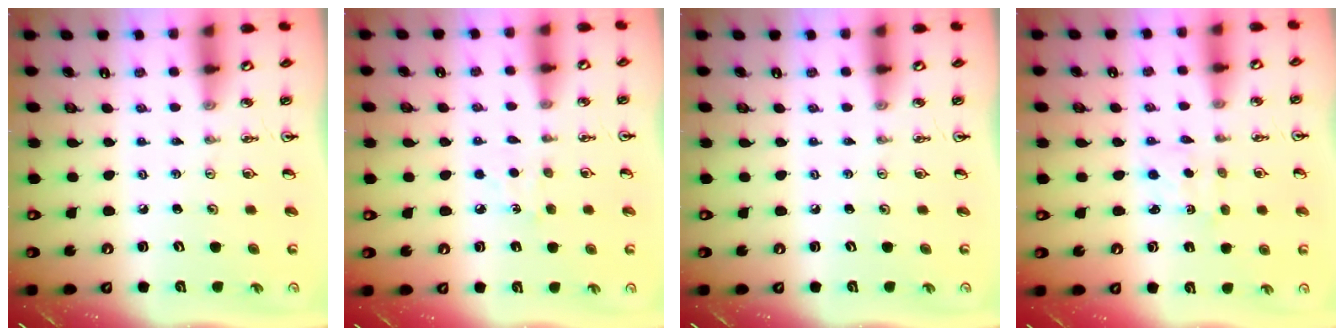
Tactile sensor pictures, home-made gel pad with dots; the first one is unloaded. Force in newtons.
{"total": 5.2, "press": 5.2, "slide": 0.6}
{"total": 0.0}
{"total": 1.8, "press": 1.6, "slide": 0.7}